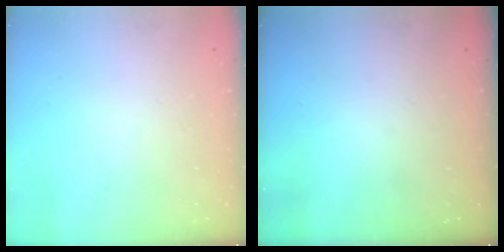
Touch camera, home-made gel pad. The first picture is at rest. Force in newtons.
{"total": 0.0}